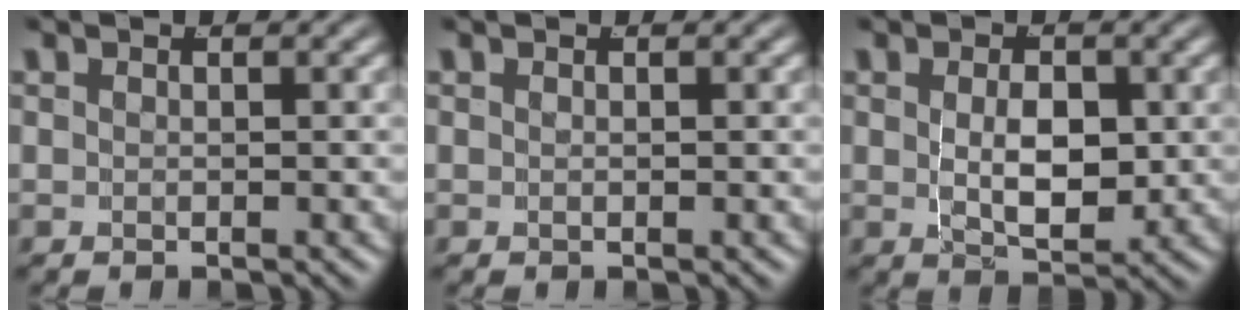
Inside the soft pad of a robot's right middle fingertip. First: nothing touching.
{"total": 0.0}
{"total": 3.9, "force": [0.1, 1.7, 3.5], "torque": [-0.061, -0.024, 0.014]}